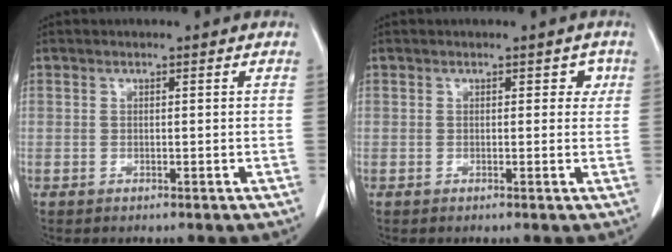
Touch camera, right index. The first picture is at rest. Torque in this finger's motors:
{"motor_torque": [0.04, 0.04, 0.00, 0.00]}